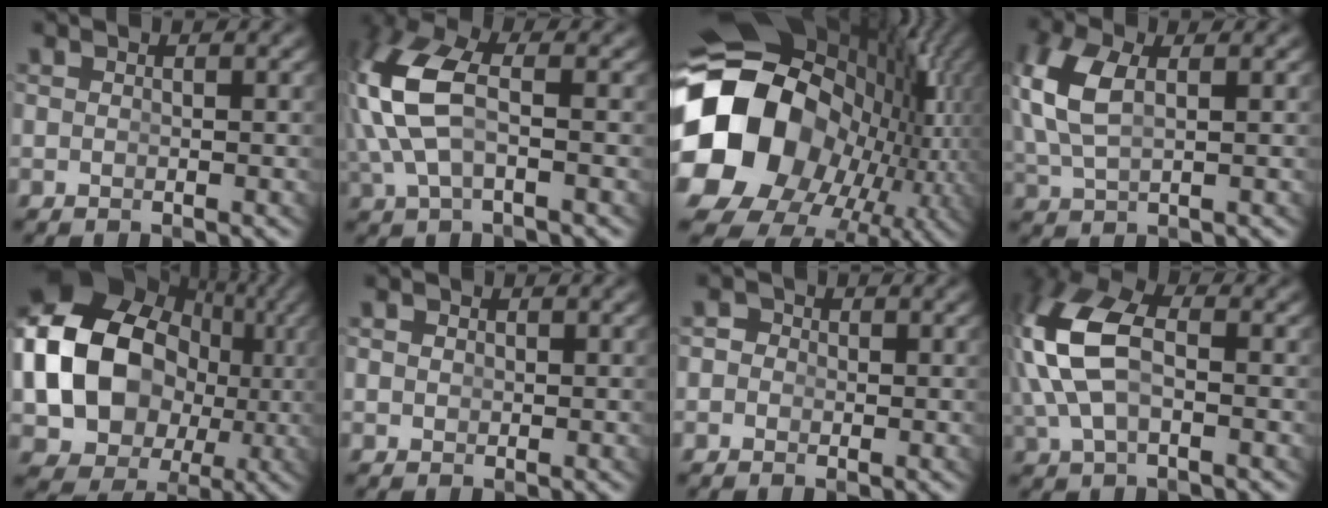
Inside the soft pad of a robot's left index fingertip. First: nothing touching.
{"total": 6.7, "force": [0.8, 3.8, 5.5], "torque": [-0.151, -0.019, 0.026]}
{"total": 27.8, "force": [-0.7, 20.2, 19.1], "torque": [-0.307, -0.055, -0.004]}
{"total": 4.4, "force": [1.0, 2.3, 3.6], "torque": [-0.097, -0.012, 0.032]}
{"total": 19.7, "force": [1.8, 16.1, 11.3], "torque": [-0.250, -0.063, 0.044]}
{"total": 0.7, "force": [0.1, 0.6, 0.3], "torque": [-0.011, -0.015, 0.009]}
{"total": 1.7, "force": [-0.1, 1.6, 0.4], "torque": [0.002, 0.000, -0.010]}
{"total": 7.4, "force": [1.0, 4.4, 5.9], "torque": [-0.150, -0.013, 0.027]}